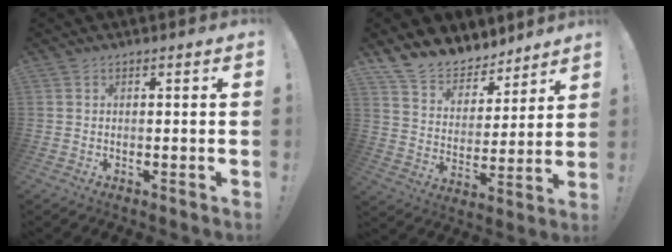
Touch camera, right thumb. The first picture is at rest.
{"total": 11.6, "force": [10.0, 5.6, 1.7], "torque": [-0.045, -0.083, 0.190]}